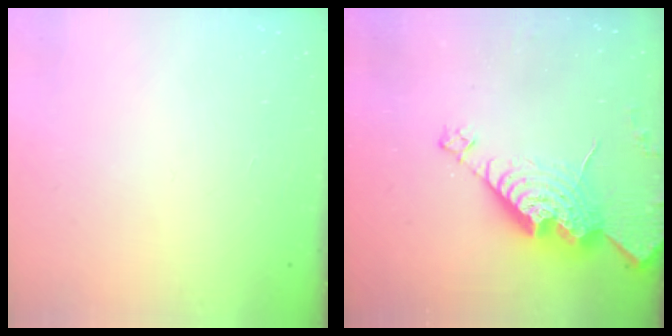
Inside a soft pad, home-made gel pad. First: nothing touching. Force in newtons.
{"total": 24.0, "press": 23.9, "slide": 2.2}